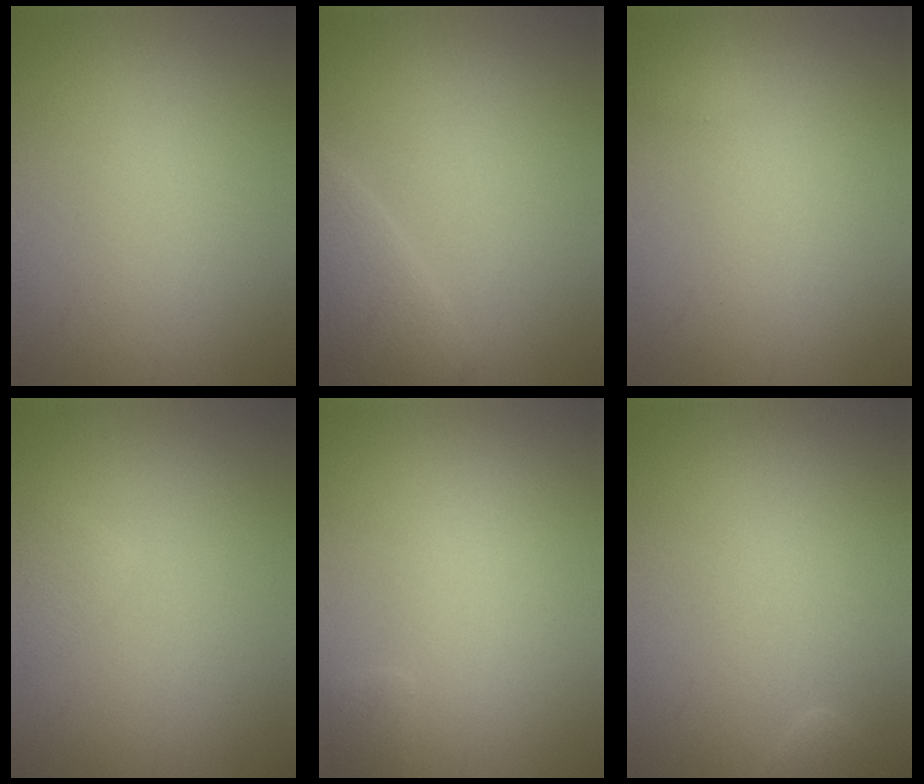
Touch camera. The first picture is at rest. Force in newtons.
{"total": 2.8, "press": 2.8, "slide": 0.2}
{"total": 0.7, "press": 0.7, "slide": 0.0}
{"total": 1.2, "press": 1.1, "slide": 0.1}
{"total": 0.7, "press": 0.7, "slide": 0.1}
{"total": 1.4, "press": 1.4, "slide": 0.2}